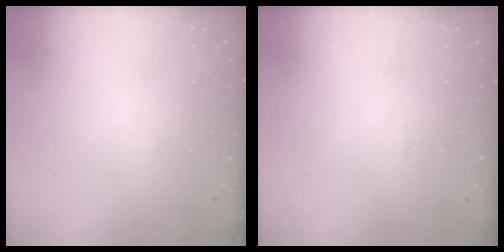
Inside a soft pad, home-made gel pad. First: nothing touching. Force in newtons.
{"total": 0.0}